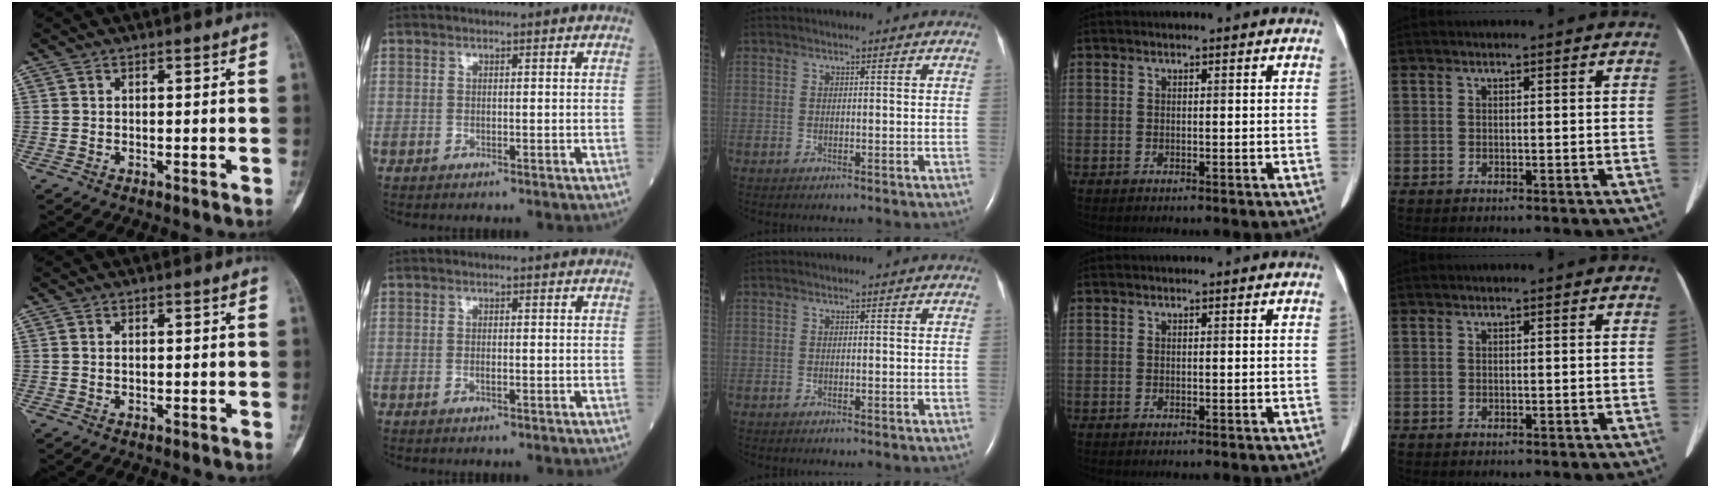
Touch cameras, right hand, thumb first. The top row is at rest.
{"thumb": {"total": 0.7, "force": [0.2, 0.4, 0.5], "torque": [-0.007, 0.001, 0.003]}, "index": {"total": 0.8, "force": [-0.2, 0.2, 0.8], "torque": [-0.017, -0.001, -0.004]}}